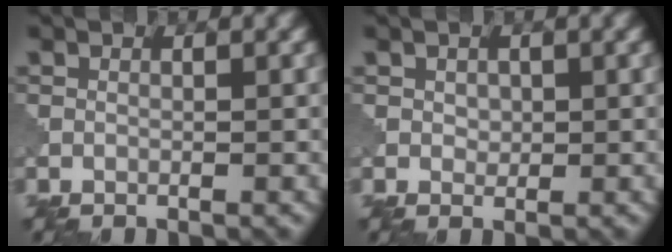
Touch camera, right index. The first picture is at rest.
{"total": 0.9, "force": [0.3, 0.8, 0.4], "torque": [-0.008, -0.002, 0.006]}